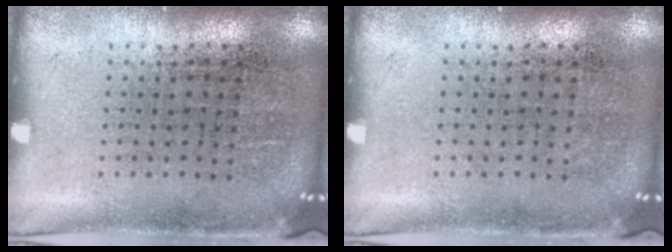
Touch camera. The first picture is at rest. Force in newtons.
{"total": 0.0}